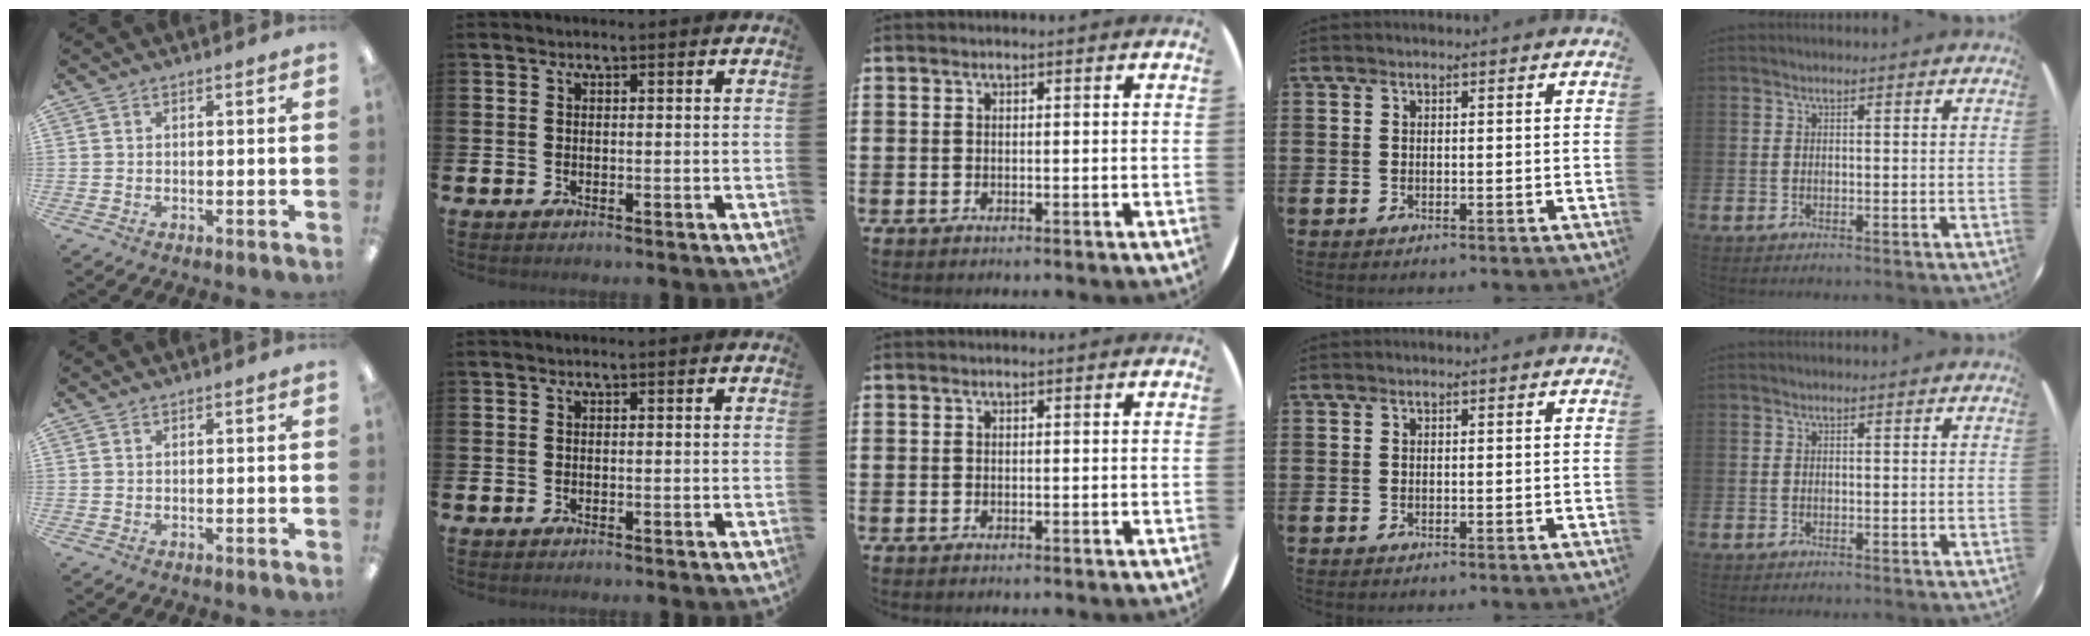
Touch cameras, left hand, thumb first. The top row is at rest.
{}